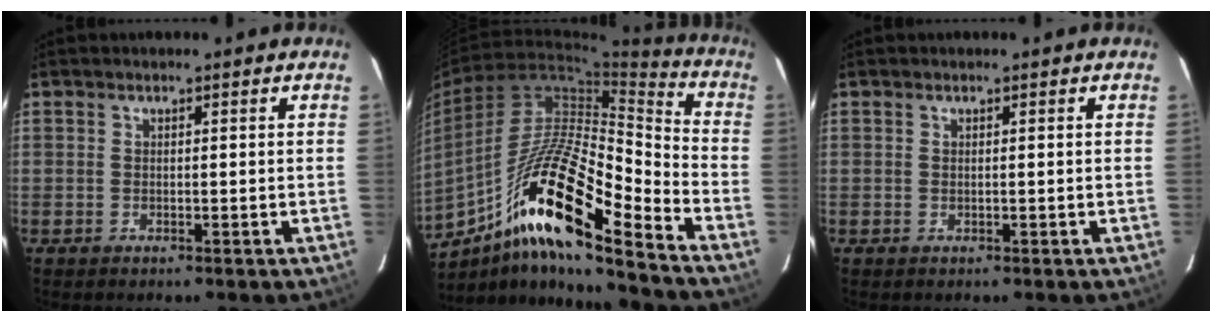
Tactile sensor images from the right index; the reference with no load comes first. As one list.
[{"total": 20.3, "force": [-11.5, 2.8, 16.4], "torque": [-0.296, 0.000, -0.196]}, {"total": 0.0}]